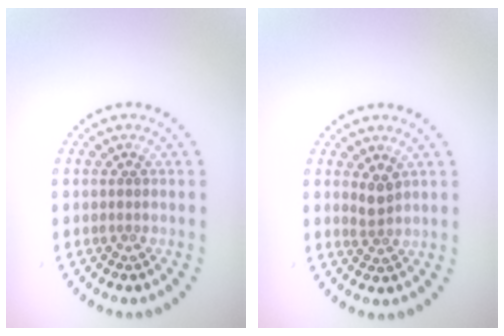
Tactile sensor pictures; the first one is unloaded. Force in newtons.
{"total": 1.7, "press": 1.3, "slide": 1.1}